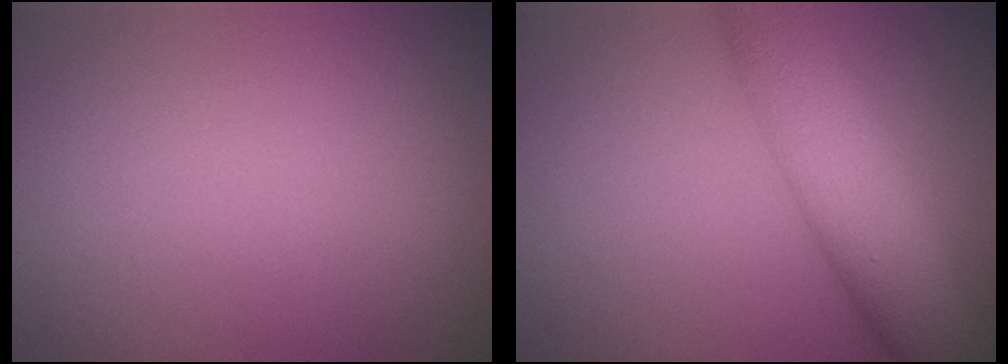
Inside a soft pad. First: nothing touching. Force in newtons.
{"total": 7.6, "press": 7.6, "slide": 0.3}